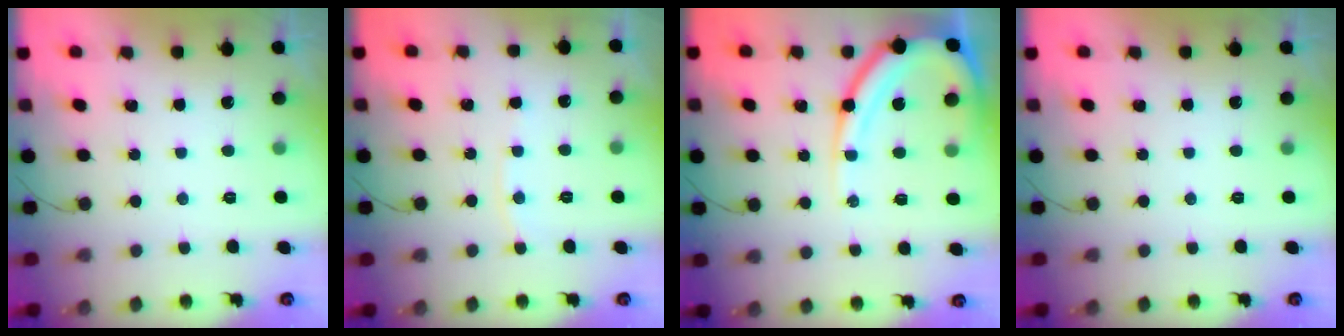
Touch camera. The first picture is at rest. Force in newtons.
{"total": 3.1, "press": 3.1, "slide": 0.5}
{"total": 14.9, "press": 14.8, "slide": 1.5}
{"total": 0.0}